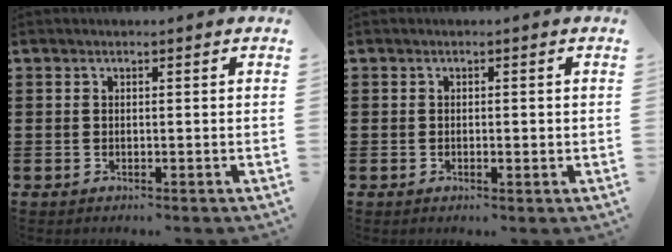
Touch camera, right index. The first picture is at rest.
{"total": 0.9, "force": [-0.2, 0.4, 0.7], "torque": [-0.015, -0.001, -0.003]}